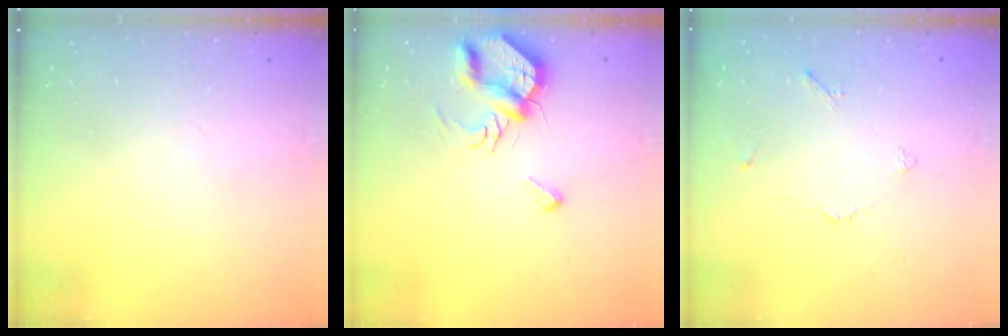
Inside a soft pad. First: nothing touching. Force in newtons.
{"total": 8.4, "press": 8.3, "slide": 1.0}
{"total": 2.7, "press": 2.7, "slide": 0.5}